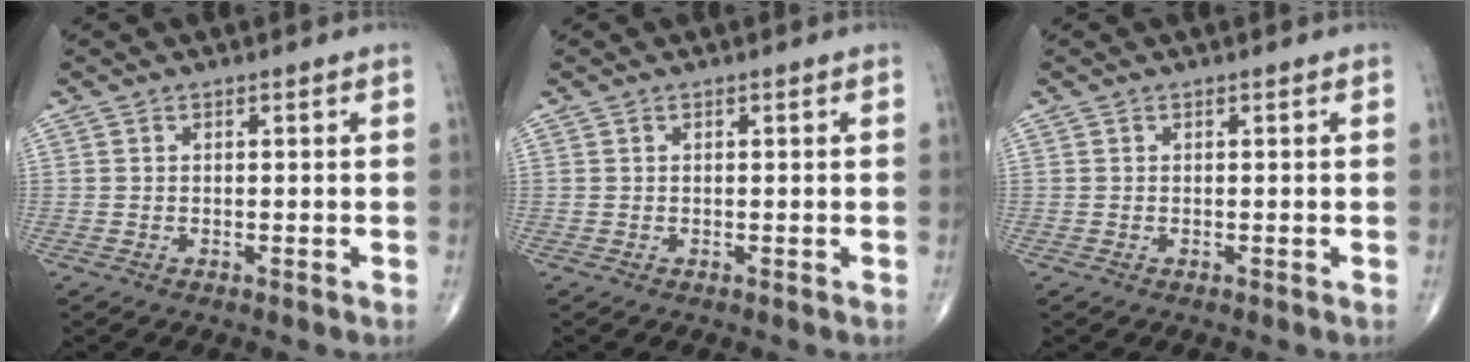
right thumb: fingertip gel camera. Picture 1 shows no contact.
{"total": 0.0}
{"total": 0.0}